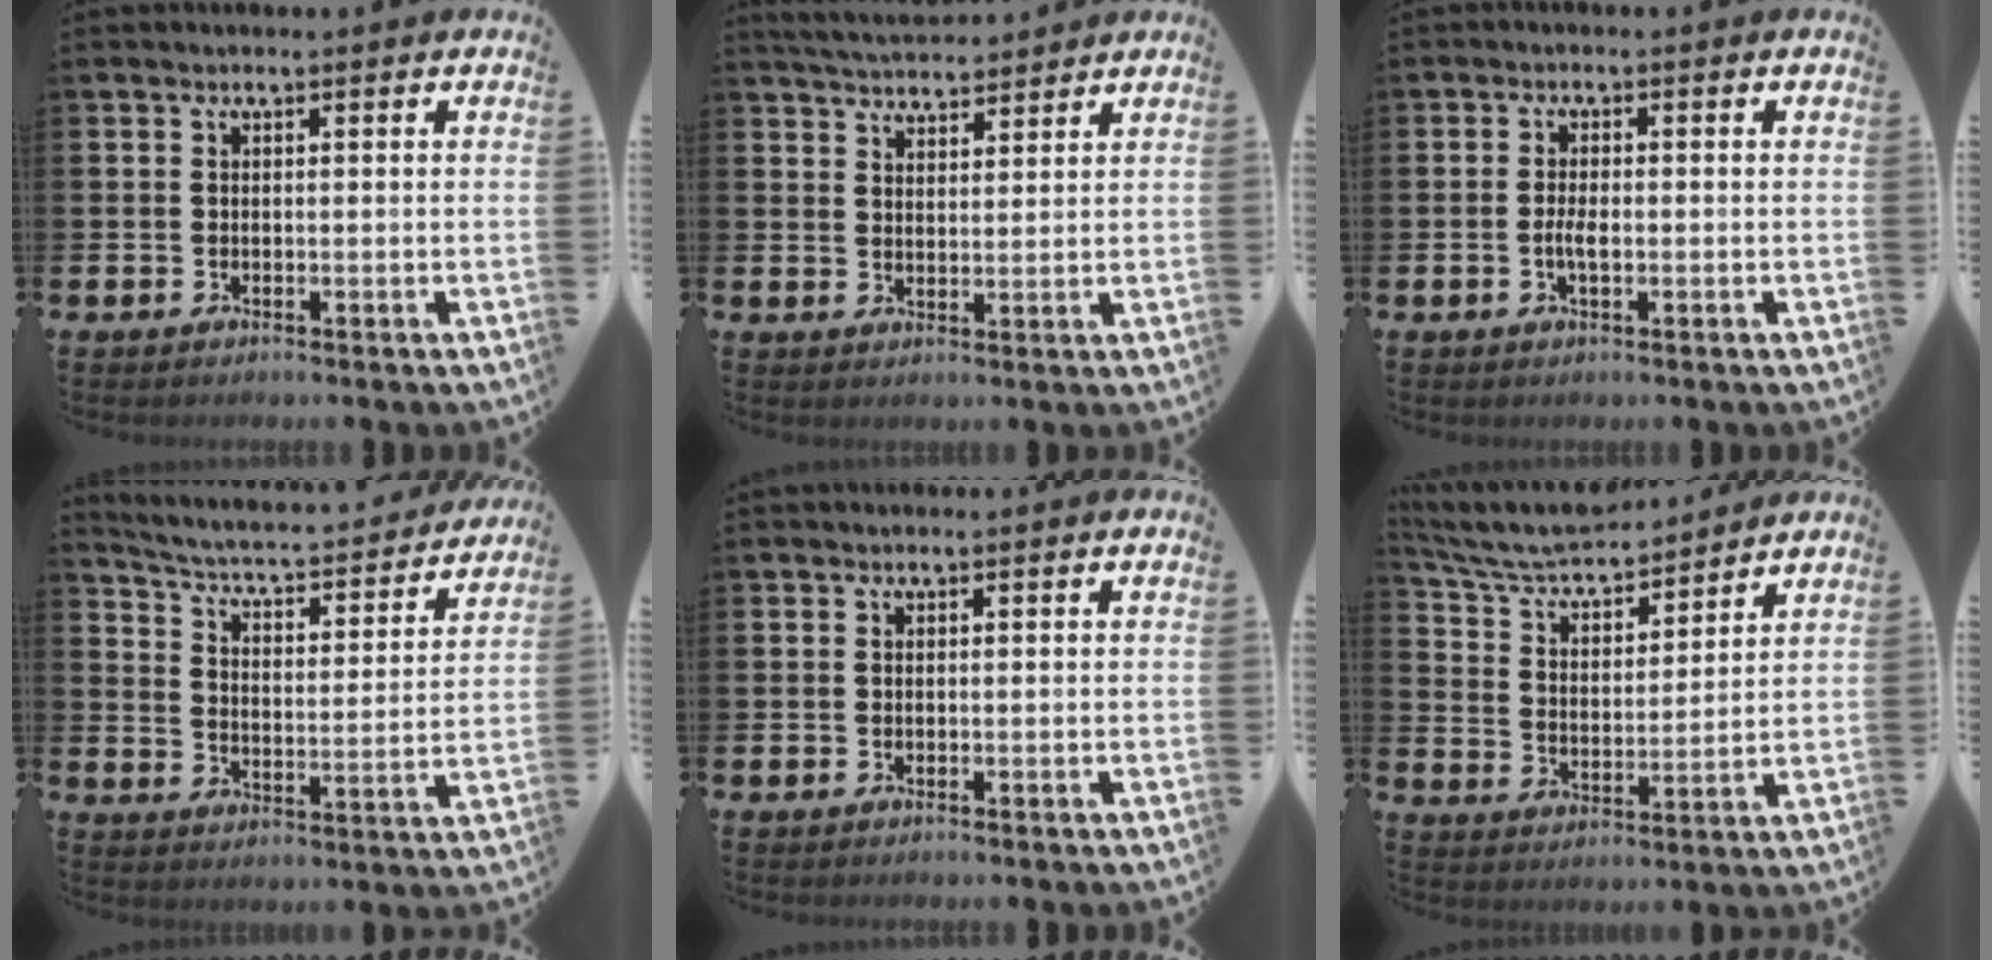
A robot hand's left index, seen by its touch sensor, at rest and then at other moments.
{"total": 4.6, "force": [4.5, 0.6, 0.2], "torque": [-0.017, -0.023, 0.083]}
{"total": 2.3, "force": [-0.5, 0.8, 2.1], "torque": [-0.037, 0.001, -0.010]}
{"total": 4.7, "force": [4.3, 0.9, 1.7], "torque": [-0.058, -0.040, 0.063]}
{"total": 0.0}
{"total": 7.2, "force": [6.8, 1.3, 2.0], "torque": [-0.075, -0.048, 0.119]}